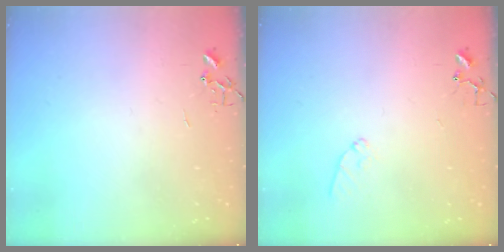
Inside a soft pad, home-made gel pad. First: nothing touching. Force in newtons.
{"total": 6.4, "press": 6.4, "slide": 0.6}